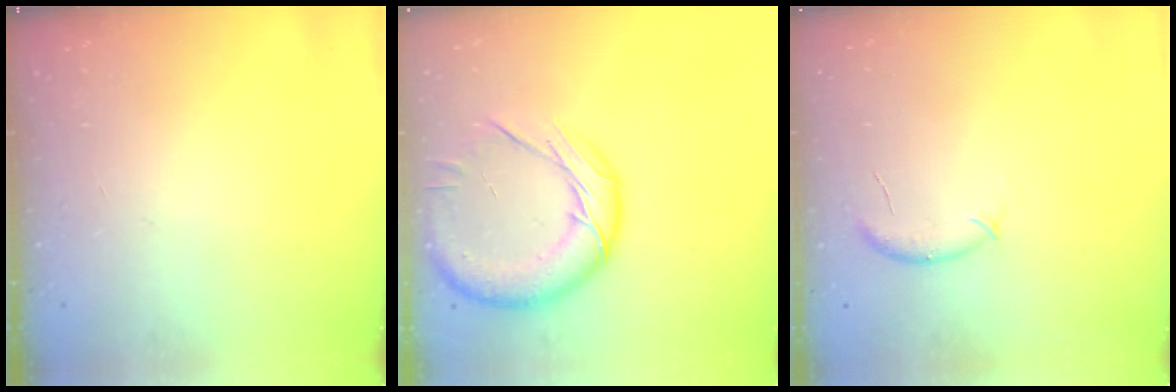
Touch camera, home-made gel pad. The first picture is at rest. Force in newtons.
{"total": 17.7, "press": 17.6, "slide": 1.3}
{"total": 6.4, "press": 6.3, "slide": 1.0}